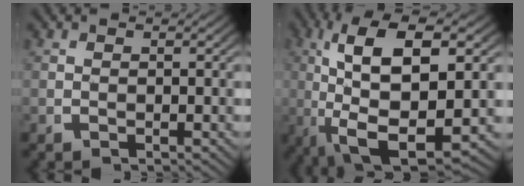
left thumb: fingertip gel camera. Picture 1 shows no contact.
{"total": 12.3, "force": [-0.7, 6.0, 10.8], "torque": [-0.234, -0.039, 0.016]}